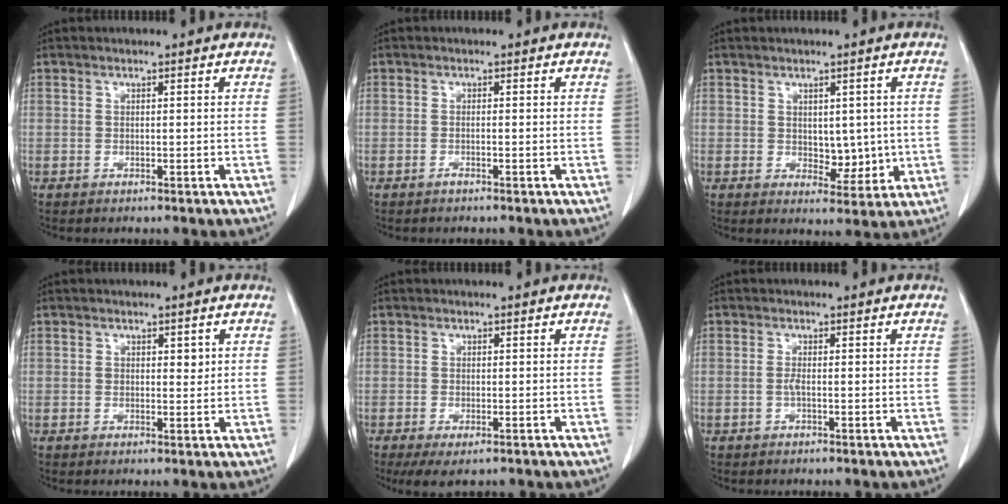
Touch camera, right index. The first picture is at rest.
{"total": 0.7, "force": [-0.5, -0.2, 0.5], "torque": [-0.008, 0.002, -0.009]}
{"total": 4.5, "force": [0.1, 2.7, 3.6], "torque": [-0.041, -0.005, 0.013]}
{"total": 1.7, "force": [0.6, 1.1, 1.1], "torque": [-0.013, 0.001, 0.010]}
{"total": 4.7, "force": [-3.2, 1.5, 3.1], "torque": [-0.047, -0.013, -0.049]}
{"total": 0.9, "force": [-0.2, 0.0, 0.8], "torque": [-0.017, 0.002, -0.004]}